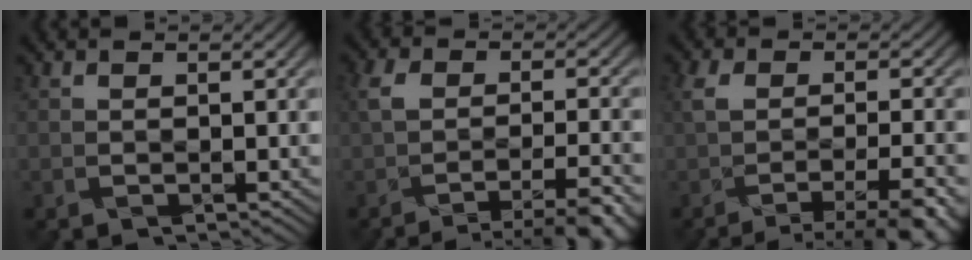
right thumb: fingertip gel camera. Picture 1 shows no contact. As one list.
[{"total": 7.3, "force": [-4.6, 2.2, 5.3], "torque": [-0.076, -0.018, -0.074]}, {"total": 7.8, "force": [-4.1, 2.3, 6.2], "torque": [-0.082, -0.018, -0.063]}]